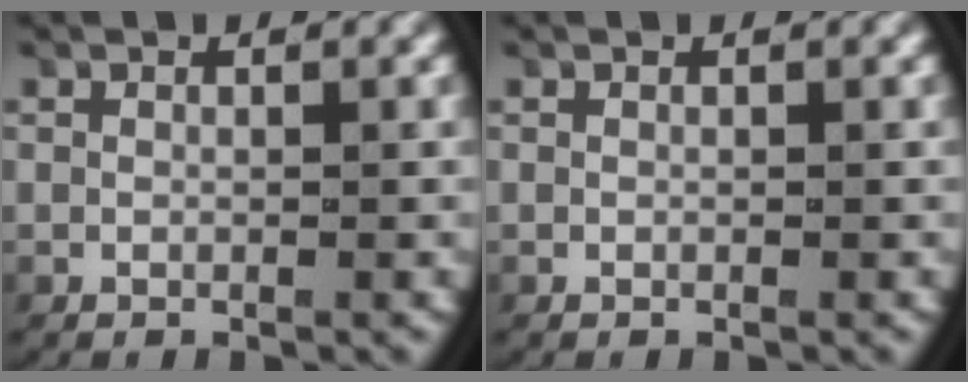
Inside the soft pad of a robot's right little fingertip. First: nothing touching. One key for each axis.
{"total": 0.0}